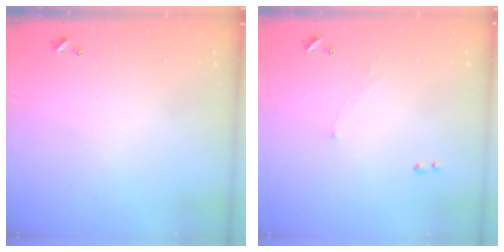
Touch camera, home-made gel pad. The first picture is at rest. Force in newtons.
{"total": 2.5, "press": 2.4, "slide": 0.7}